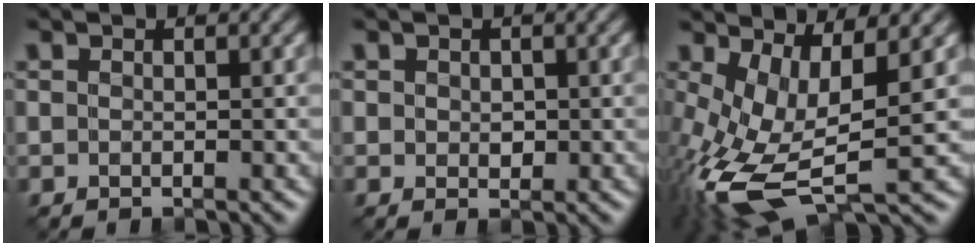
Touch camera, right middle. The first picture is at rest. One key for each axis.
{"total": 1.1, "fx": 0.1, "fy": 0.9, "fz": 0.6, "tx": -0.010, "ty": -0.005, "tz": 0.004}
{"total": 10.4, "fx": -2.0, "fy": 4.1, "fz": 9.4, "tx": -0.217, "ty": -0.020, "tz": -0.029}